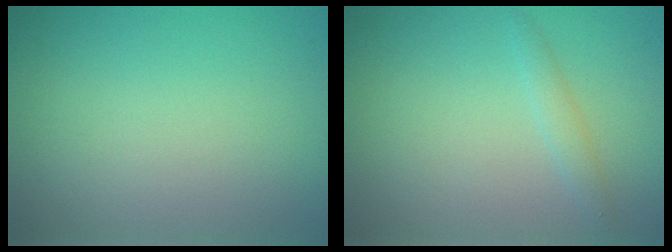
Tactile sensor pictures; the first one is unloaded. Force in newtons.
{"total": 1.2, "press": 1.2, "slide": 0.0}